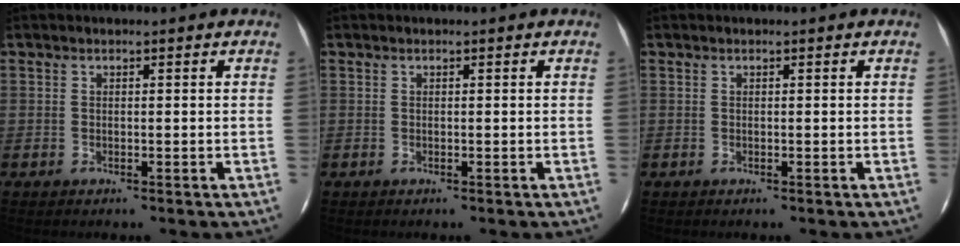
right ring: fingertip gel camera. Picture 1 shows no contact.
{"total": 0.0}
{"total": 0.0}